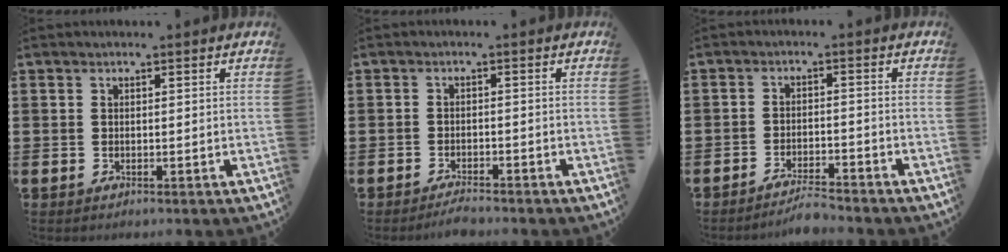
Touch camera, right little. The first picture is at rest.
{"total": 1.7, "force": [-1.7, 0.1, 0.4], "torque": [-0.011, 0.005, -0.034]}
{"total": 2.9, "force": [-2.9, 0.0, 0.7], "torque": [-0.014, 0.007, -0.058]}